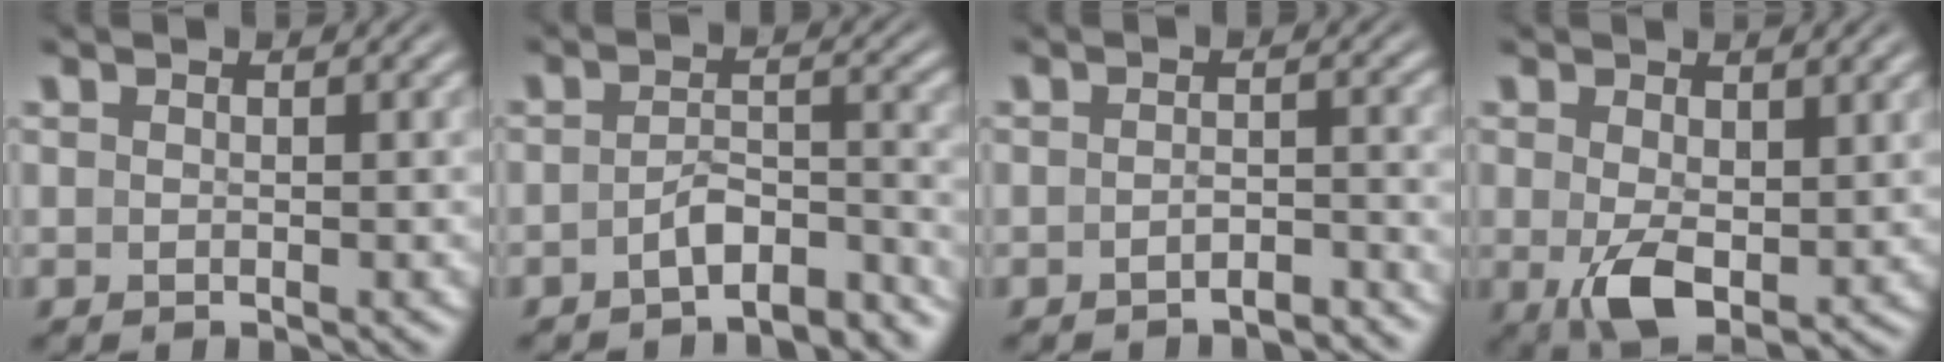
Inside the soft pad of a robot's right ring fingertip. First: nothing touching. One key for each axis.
{"total": 6.1, "fx": -5.6, "fy": 1.7, "fz": 1.9, "tx": -0.019, "ty": -0.017, "tz": -0.082}
{"total": 2.7, "fx": -2.6, "fy": 0.1, "fz": 0.5, "tx": -0.005, "ty": -0.004, "tz": -0.045}
{"total": 4.7, "fx": -1.4, "fy": 2.3, "fz": 3.8, "tx": -0.073, "ty": -0.034, "tz": -0.003}